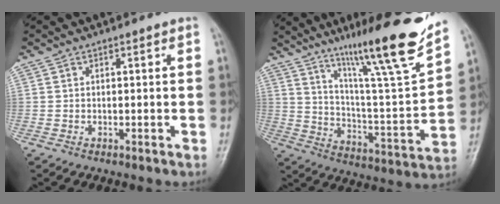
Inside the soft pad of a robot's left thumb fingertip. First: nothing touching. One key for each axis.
{"total": 21.6, "fx": 15.0, "fy": 1.7, "fz": 15.5, "tx": -0.211, "ty": -0.076, "tz": 0.250}